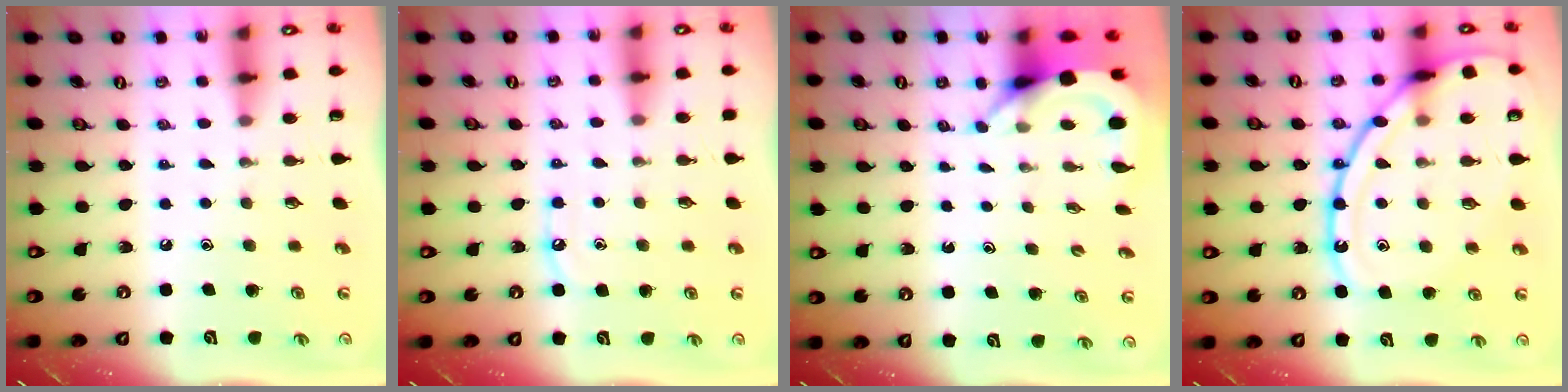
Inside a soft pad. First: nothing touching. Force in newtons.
{"total": 5.4, "press": 5.3, "slide": 0.6}
{"total": 4.0, "press": 4.0, "slide": 0.4}
{"total": 18.4, "press": 18.3, "slide": 1.9}